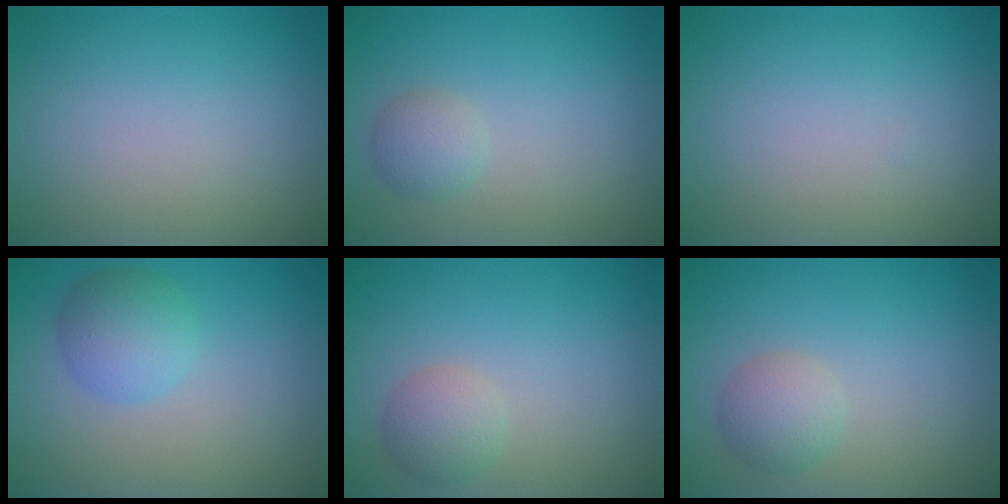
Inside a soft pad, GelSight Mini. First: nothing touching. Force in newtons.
{"total": 1.8, "press": 1.8, "slide": 0.0}
{"total": 0.0}
{"total": 3.5, "press": 3.5, "slide": 0.2}
{"total": 2.3, "press": 2.3, "slide": 0.2}
{"total": 1.9, "press": 1.9, "slide": 0.1}